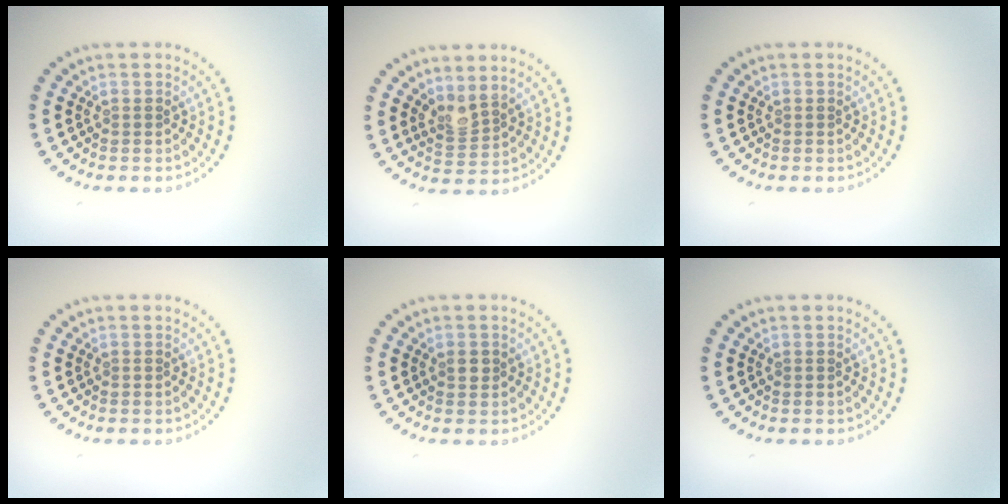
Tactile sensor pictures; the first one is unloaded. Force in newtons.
{"total": 2.2, "press": 1.6, "slide": 1.4}
{"total": 0.0}
{"total": 0.0}
{"total": 1.0, "press": 0.9, "slide": 0.3}
{"total": 0.0}